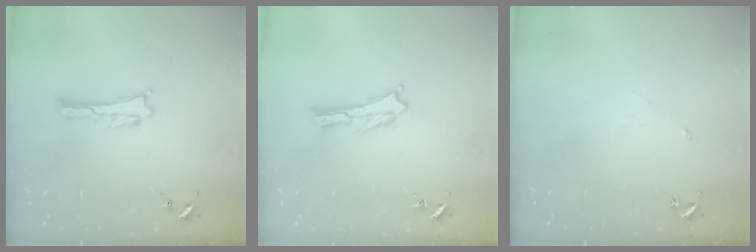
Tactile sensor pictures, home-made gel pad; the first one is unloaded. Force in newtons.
{"total": 0.6, "press": 0.6, "slide": 0.2}
{"total": 2.5, "press": 2.5, "slide": 0.2}